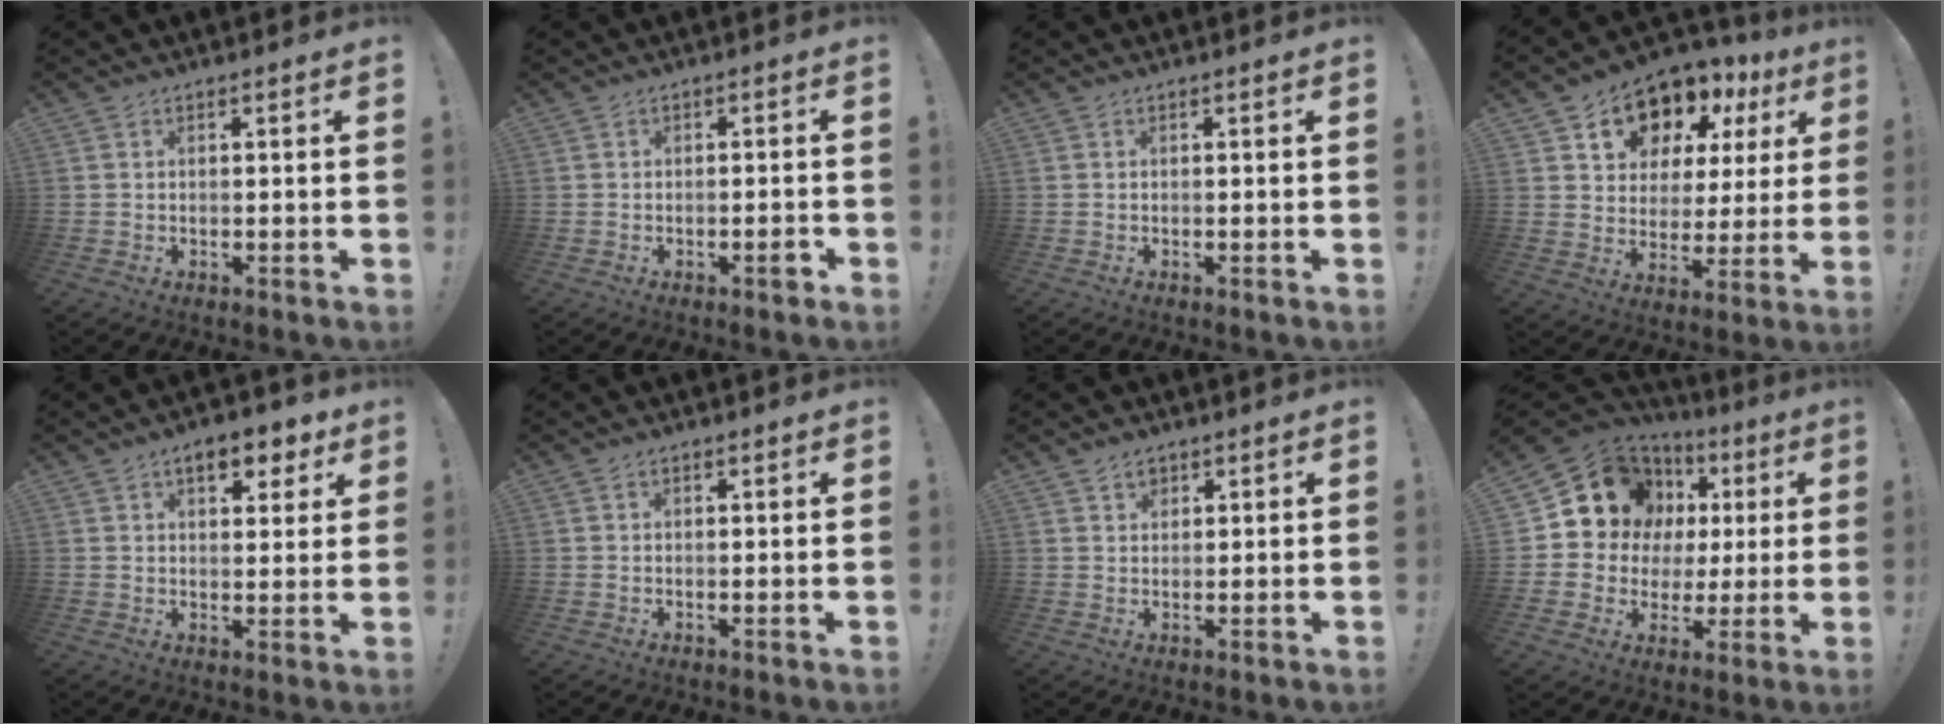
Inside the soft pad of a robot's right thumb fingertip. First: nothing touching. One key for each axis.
{"total": 2.7, "fx": -1.5, "fy": 1.5, "fz": 1.7, "tx": -0.019, "ty": 0.008, "tz": -0.027}
{"total": 0.0}
{"total": 12.1, "fx": 9.1, "fy": 7.2, "fz": 3.3, "tx": -0.056, "ty": -0.081, "tz": 0.173}
{"total": 8.0, "fx": 4.6, "fy": 3.8, "fz": 5.2, "tx": -0.059, "ty": -0.017, "tz": 0.077}
{"total": 0.6, "fx": 0.4, "fy": 0.3, "fz": 0.3, "tx": -0.001, "ty": 0.000, "tz": 0.007}
{"total": 2.8, "fx": 2.0, "fy": 1.9, "fz": 0.8, "tx": -0.003, "ty": -0.012, "tz": 0.033}
{"total": 13.1, "fx": 6.3, "fy": 10.5, "fz": 4.7, "tx": -0.074, "ty": -0.054, "tz": 0.136}